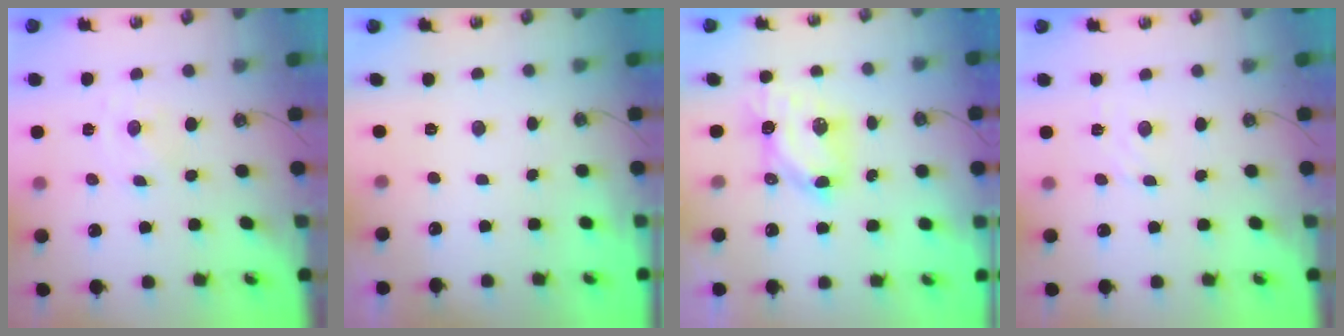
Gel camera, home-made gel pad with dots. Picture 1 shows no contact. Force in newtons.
{"total": 0.0}
{"total": 6.3, "press": 6.3, "slide": 0.3}
{"total": 2.9, "press": 2.9, "slide": 0.5}